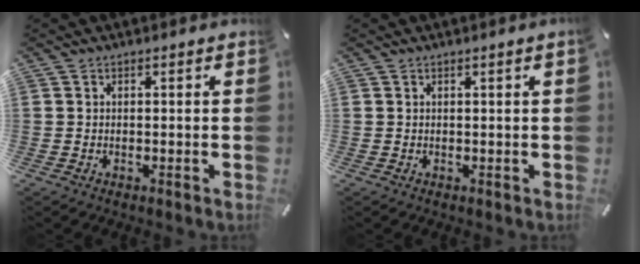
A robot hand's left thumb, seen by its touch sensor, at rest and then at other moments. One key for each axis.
{"total": 0.8, "fx": 0.3, "fy": -0.2, "fz": 0.7, "tx": -0.011, "ty": -0.001, "tz": 0.004}